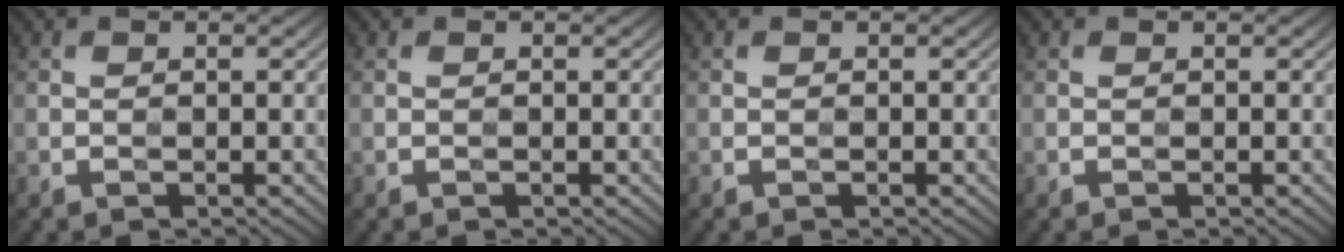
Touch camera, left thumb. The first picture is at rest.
{"total": 0.0}
{"total": 0.0}
{"total": 0.0}